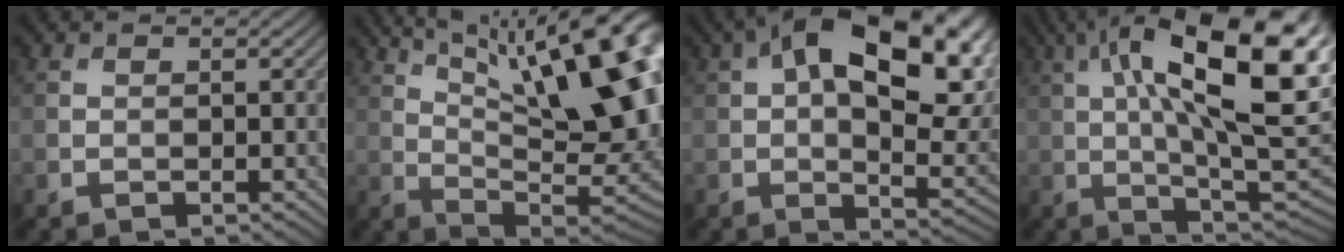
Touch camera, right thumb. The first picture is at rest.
{"total": 18.9, "force": [7.4, 6.1, 16.3], "torque": [-0.232, 0.030, 0.118]}
{"total": 20.2, "force": [7.0, 10.5, 15.9], "torque": [-0.249, 0.016, 0.110]}
{"total": 21.2, "force": [6.0, 7.3, 19.0], "torque": [-0.280, 0.030, 0.093]}